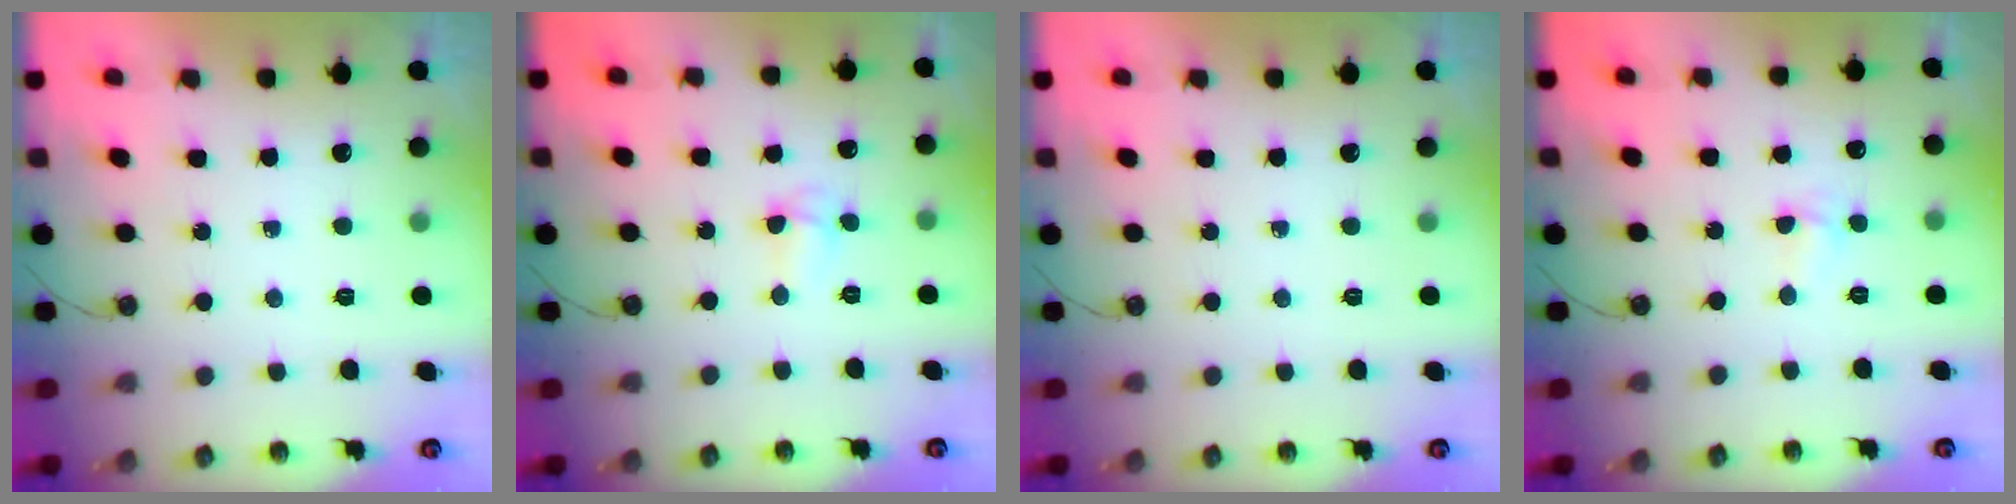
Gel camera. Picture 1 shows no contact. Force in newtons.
{"total": 4.4, "press": 3.3, "slide": 3.0}
{"total": 0.0}
{"total": 2.9, "press": 2.9, "slide": 0.4}